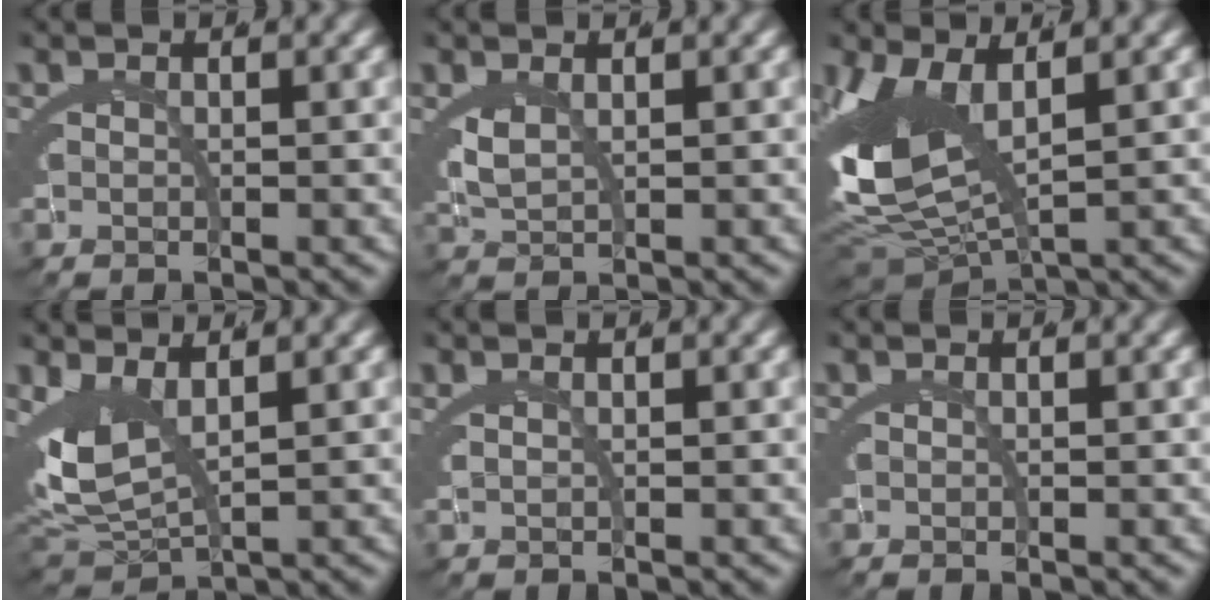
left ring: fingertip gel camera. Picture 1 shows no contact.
{"total": 1.4, "force": [1.1, 0.2, 0.8], "torque": [-0.025, 0.000, 0.026]}
{"total": 8.6, "force": [1.6, 4.5, 7.2], "torque": [-0.160, -0.002, 0.033]}
{"total": 4.3, "force": [1.5, 2.5, 3.2], "torque": [-0.094, -0.004, 0.034]}
{"total": 0.7, "force": [0.6, 0.0, 0.1], "torque": [-0.006, 0.008, 0.009]}
{"total": 0.0}